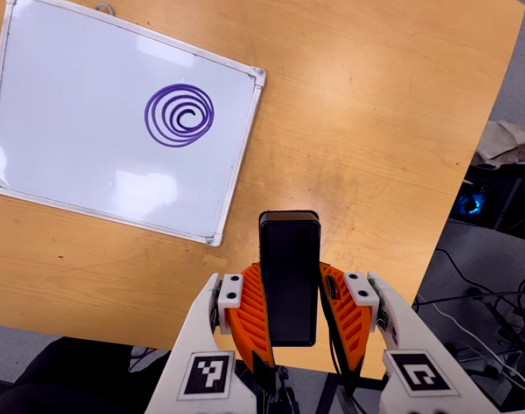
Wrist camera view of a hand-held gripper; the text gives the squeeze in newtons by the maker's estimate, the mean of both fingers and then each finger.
{"total": 4.9, "left": 3.8, "right": 6.0}